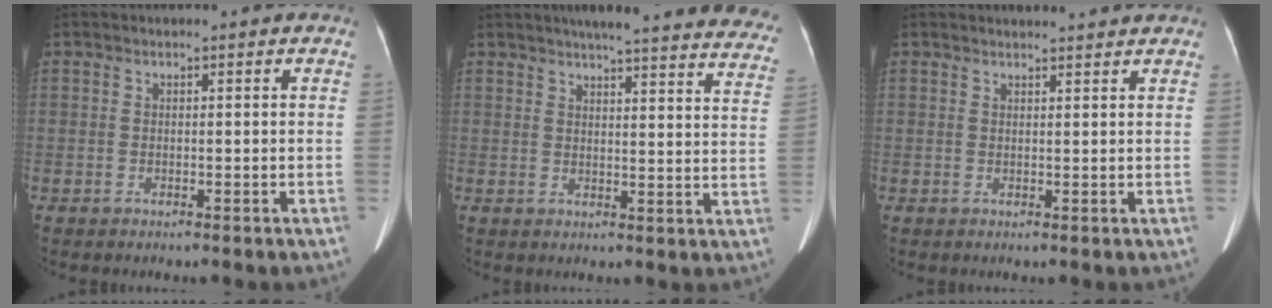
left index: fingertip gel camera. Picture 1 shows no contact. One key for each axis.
{"total": 27.3, "fx": 24.8, "fy": 2.7, "fz": 11.2, "tx": -0.146, "ty": -0.068, "tz": 0.272}
{"total": 4.4, "fx": 4.3, "fy": 0.1, "fz": 1.0, "tx": -0.016, "ty": 0.018, "tz": 0.049}